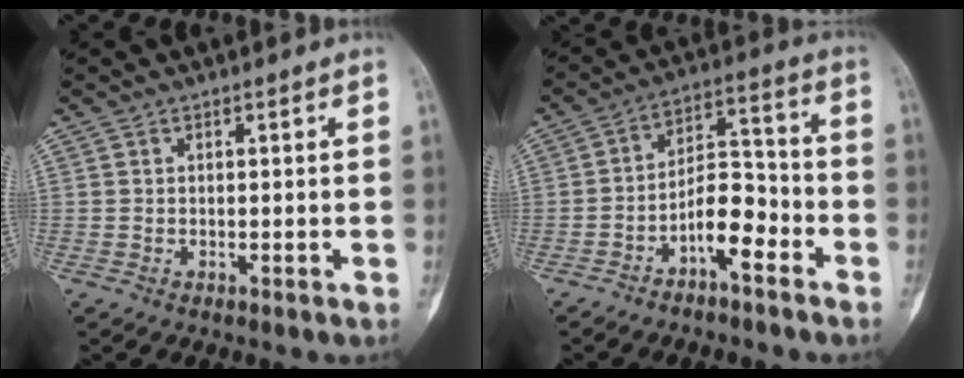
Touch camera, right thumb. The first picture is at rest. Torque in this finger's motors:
{"motor_torque": [0.14, 0.45, -0.07, 0.13, 0.08]}